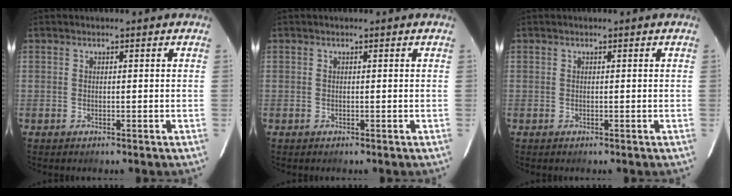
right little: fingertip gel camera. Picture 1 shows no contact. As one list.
[{"total": 0.0}, {"total": 0.0}]